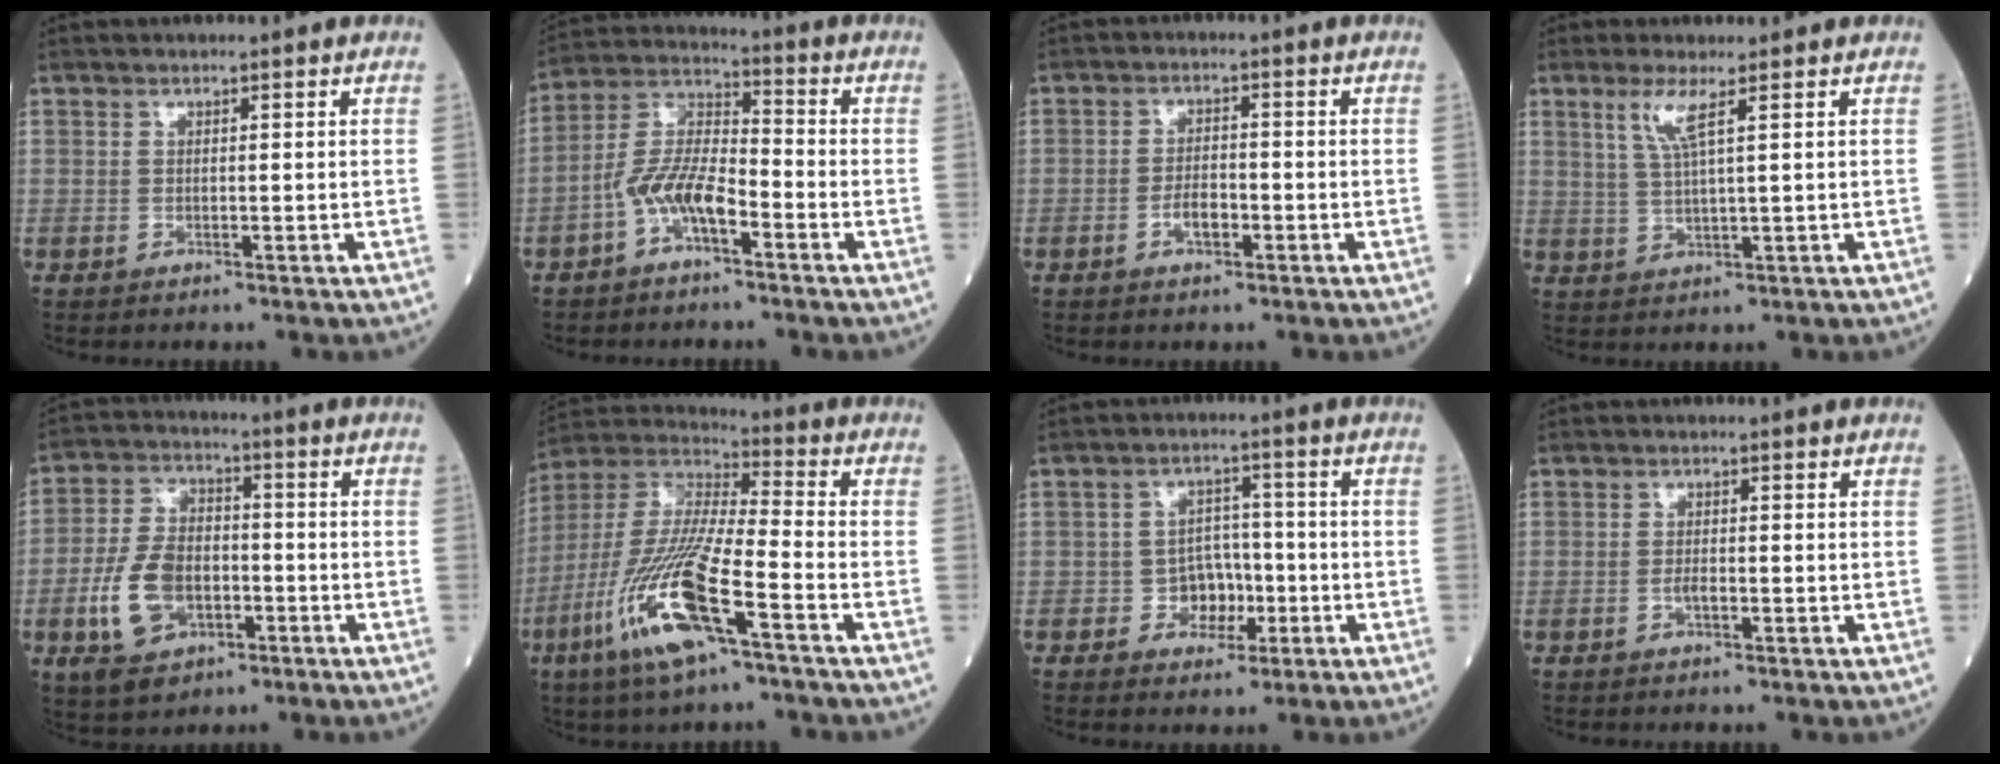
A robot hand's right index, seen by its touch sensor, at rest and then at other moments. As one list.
[{"total": 8.7, "force": [-3.9, 3.1, 7.2], "torque": [-0.153, 0.019, -0.077]}, {"total": 3.2, "force": [-1.3, 1.4, 2.5], "torque": [-0.045, 0.004, -0.023]}, {"total": 4.1, "force": [2.0, -0.3, 3.5], "torque": [-0.078, -0.003, 0.044]}, {"total": 10.9, "force": [-3.5, 6.6, 7.9], "torque": [-0.174, 0.008, -0.060]}, {"total": 18.0, "force": [-7.9, 2.4, 15.9], "torque": [-0.354, -0.030, -0.154]}, {"total": 5.0, "force": [-1.5, 4.2, 2.4], "torque": [-0.028, 0.016, -0.023]}, {"total": 1.4, "force": [-0.5, 0.5, 1.2], "torque": [-0.023, 0.002, -0.009]}]